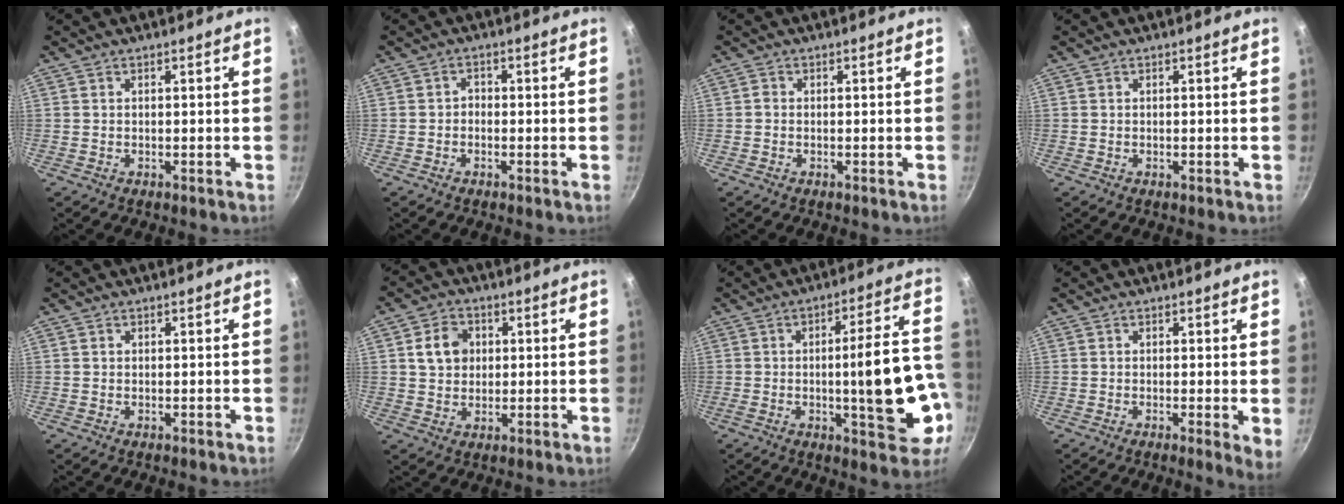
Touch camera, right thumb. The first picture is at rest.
{"total": 1.4, "force": [-0.6, 1.1, 0.7], "torque": [-0.005, 0.010, -0.013]}
{"total": 0.7, "force": [-0.2, 0.6, 0.3], "torque": [-0.003, 0.002, -0.007]}
{"total": 0.0}
{"total": 0.5, "force": [0.1, 0.5, 0.2], "torque": [0.000, 0.003, 0.002]}
{"total": 7.0, "force": [1.5, 5.8, 3.6], "torque": [-0.041, 0.008, 0.019]}
{"total": 17.2, "force": [-3.3, 4.7, 16.2], "torque": [-0.205, 0.030, -0.039]}
{"total": 3.6, "force": [0.0, 0.9, 3.5], "torque": [-0.039, -0.013, -0.005]}